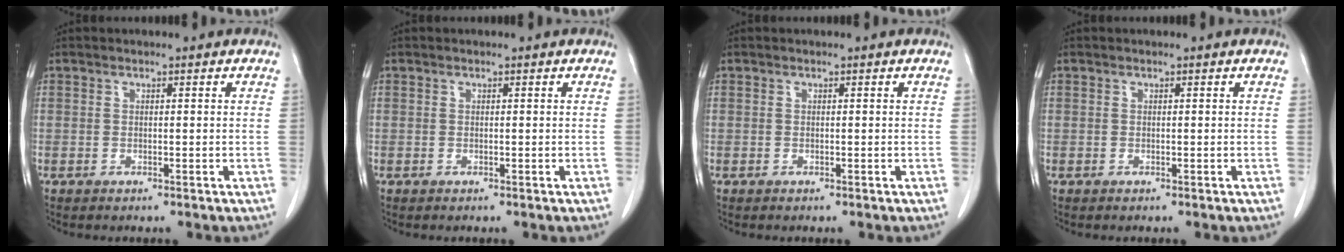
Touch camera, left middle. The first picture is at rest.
{"total": 0.0}
{"total": 0.0}
{"total": 0.0}